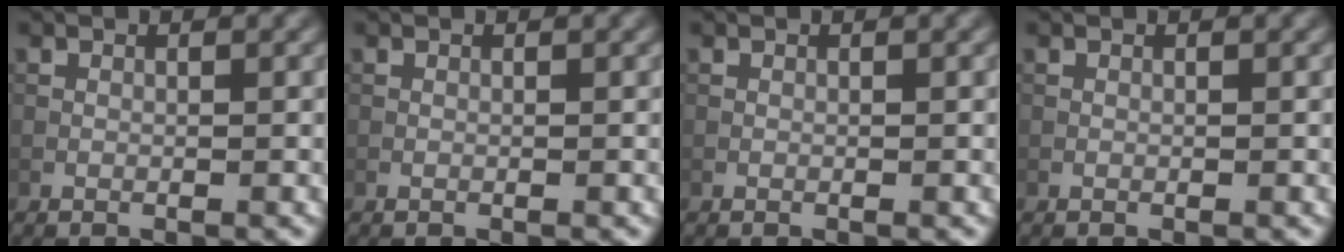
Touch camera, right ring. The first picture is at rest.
{"total": 0.0}
{"total": 0.0}
{"total": 0.0}